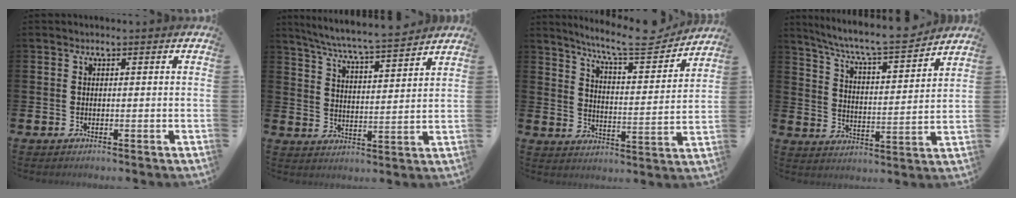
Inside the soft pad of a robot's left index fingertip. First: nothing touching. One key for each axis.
{"total": 6.8, "fx": 6.5, "fy": -0.1, "fz": 1.9, "tx": -0.062, "ty": -0.046, "tz": 0.114}
{"total": 8.9, "fx": 8.0, "fy": 1.2, "fz": 3.8, "tx": -0.085, "ty": -0.047, "tz": 0.136}
{"total": 7.9, "fx": 7.3, "fy": 0.6, "fz": 2.9, "tx": -0.078, "ty": -0.059, "tz": 0.122}